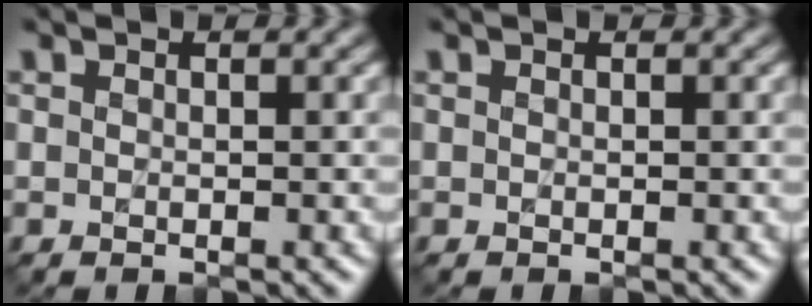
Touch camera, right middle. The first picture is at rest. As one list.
[{"total": 0.0}]